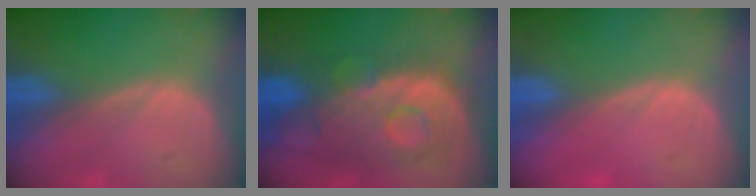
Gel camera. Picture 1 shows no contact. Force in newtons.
{"total": 11.3, "press": 9.8, "slide": 5.7}
{"total": 0.6, "press": 0.0, "slide": 0.6}